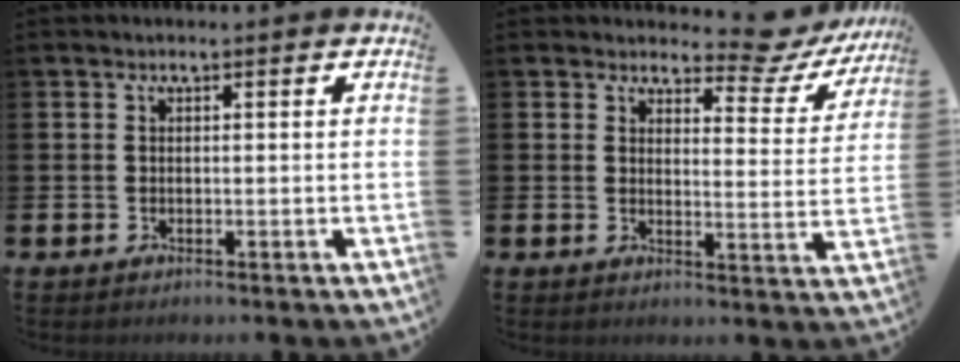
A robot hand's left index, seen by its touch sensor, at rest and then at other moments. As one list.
[{"total": 5.6, "force": [5.1, 1.8, 1.6], "torque": [-0.019, -0.041, 0.081]}]